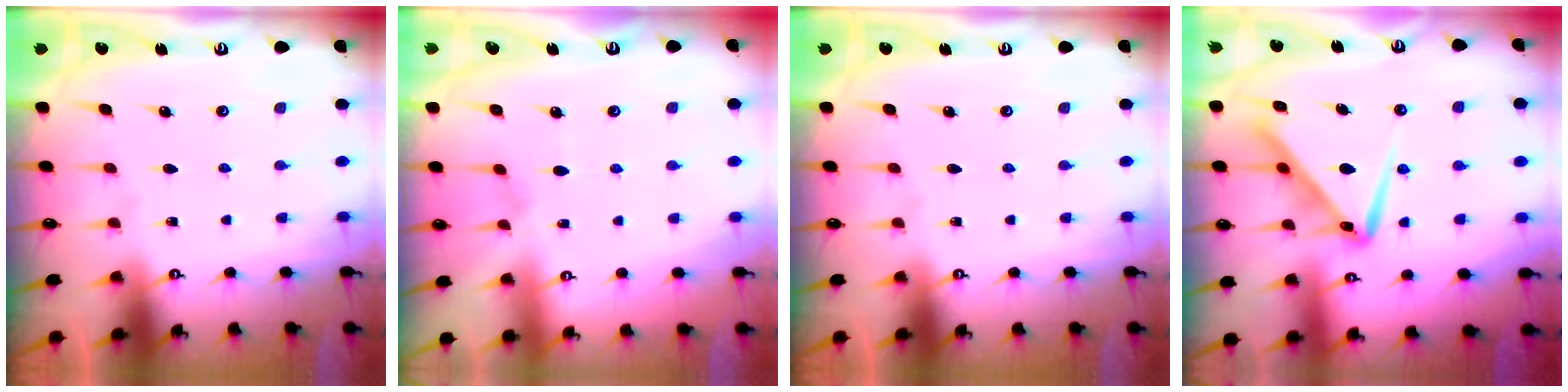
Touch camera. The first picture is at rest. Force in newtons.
{"total": 2.5, "press": 2.4, "slide": 0.5}
{"total": 0.0}
{"total": 10.9, "press": 10.8, "slide": 1.0}